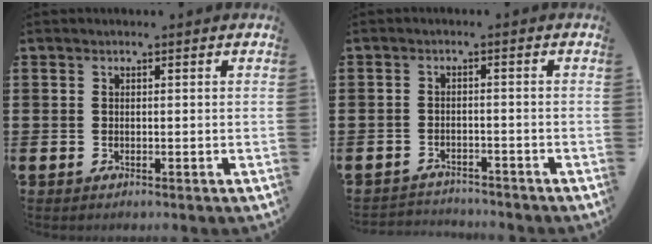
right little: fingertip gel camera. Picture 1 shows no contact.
{"total": 2.1, "force": [-2.1, 0.2, -0.3], "torque": [-0.003, 0.001, -0.047]}